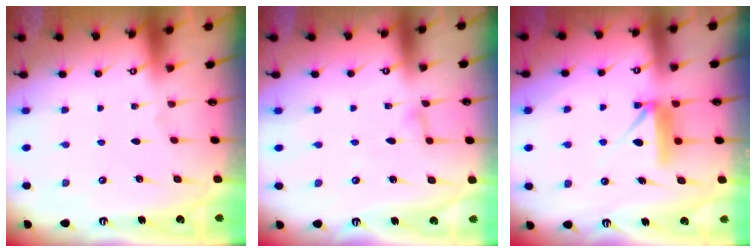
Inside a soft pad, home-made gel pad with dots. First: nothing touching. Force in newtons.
{"total": 3.3, "press": 3.3, "slide": 0.3}
{"total": 8.7, "press": 8.7, "slide": 0.5}